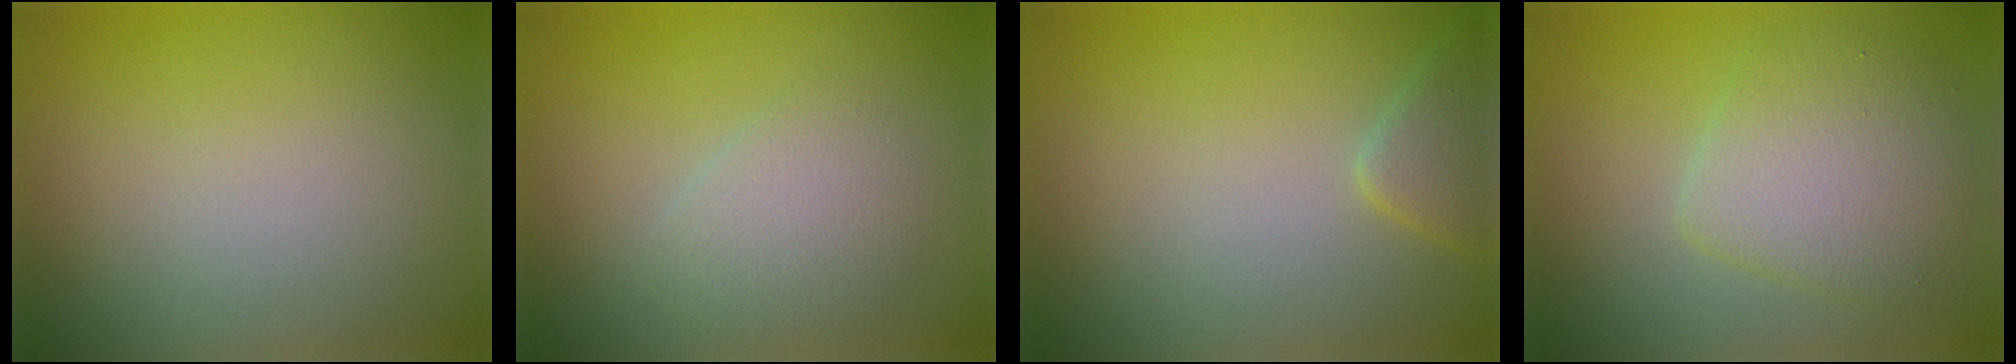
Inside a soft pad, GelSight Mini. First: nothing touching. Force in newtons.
{"total": 2.6, "press": 2.6, "slide": 0.1}
{"total": 2.4, "press": 2.4, "slide": 0.1}
{"total": 4.9, "press": 4.9, "slide": 0.1}